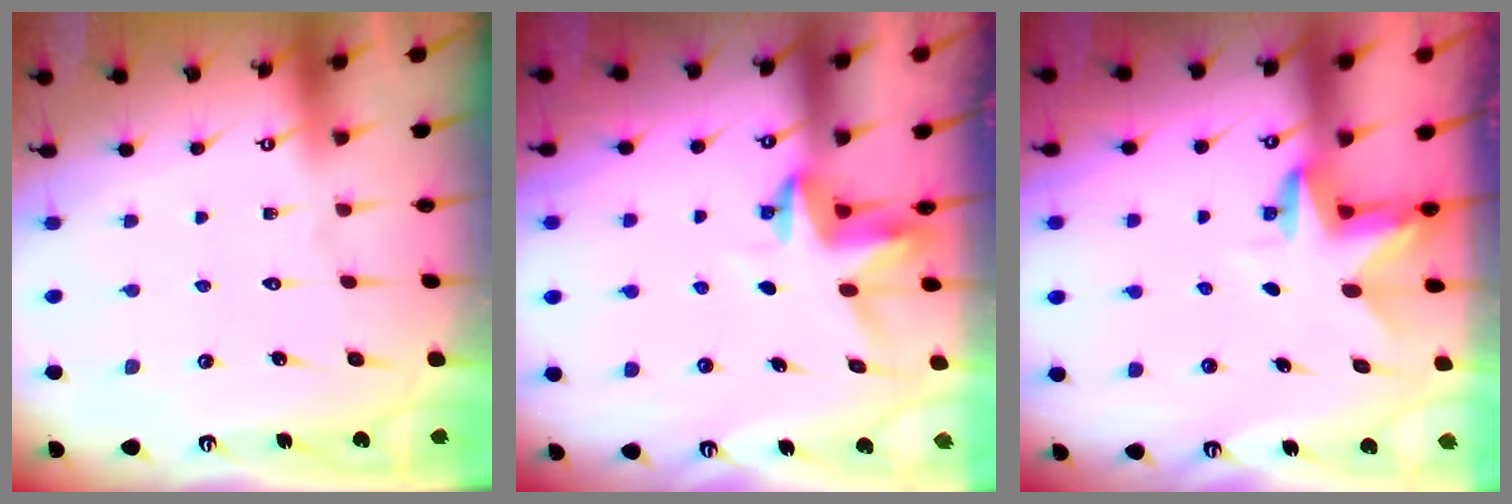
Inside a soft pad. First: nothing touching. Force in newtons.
{"total": 3.9, "press": 3.8, "slide": 0.4}
{"total": 3.2, "press": 3.2, "slide": 0.1}